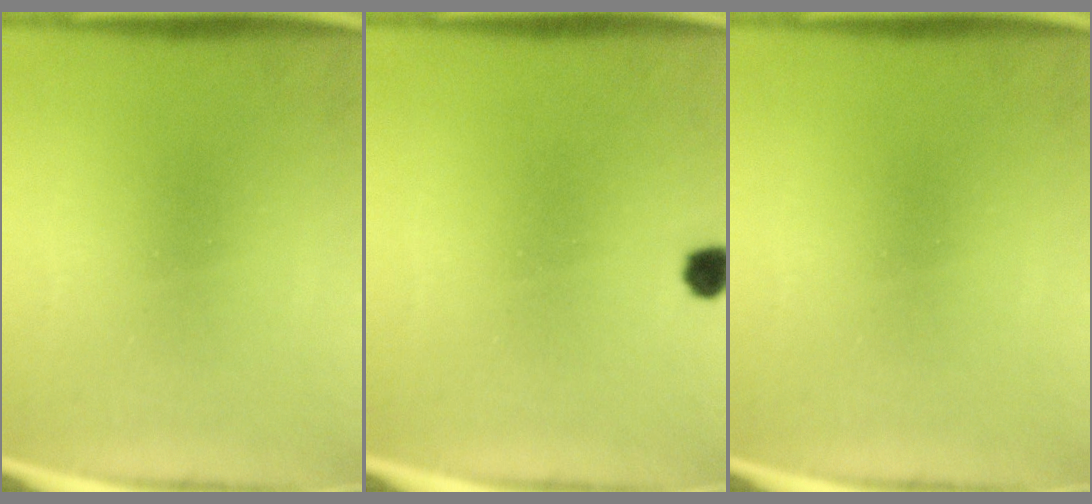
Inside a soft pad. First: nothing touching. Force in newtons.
{"total": 2.4}
{"total": 0.0}